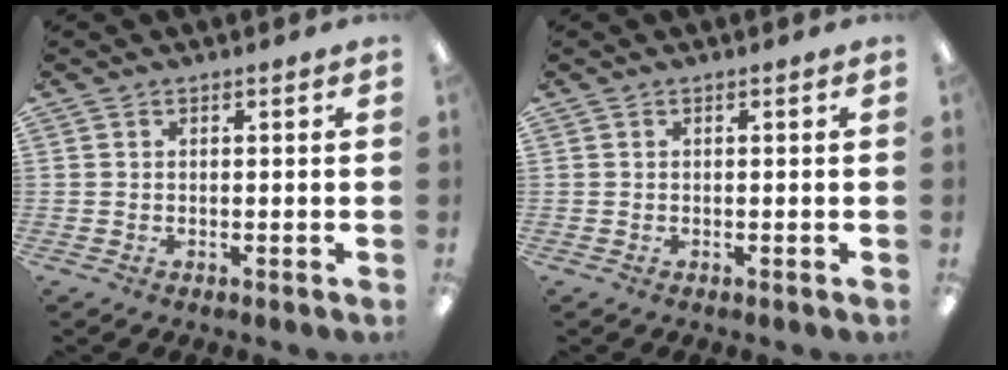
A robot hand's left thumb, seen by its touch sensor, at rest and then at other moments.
{"total": 0.0}